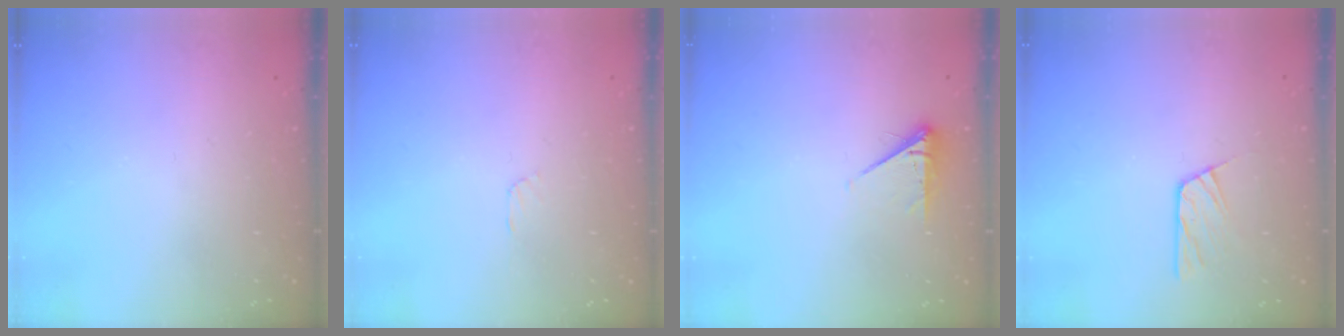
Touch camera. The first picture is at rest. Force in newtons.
{"total": 2.9, "press": 2.9, "slide": 0.4}
{"total": 4.6, "press": 4.5, "slide": 0.7}
{"total": 7.9, "press": 7.9, "slide": 0.6}